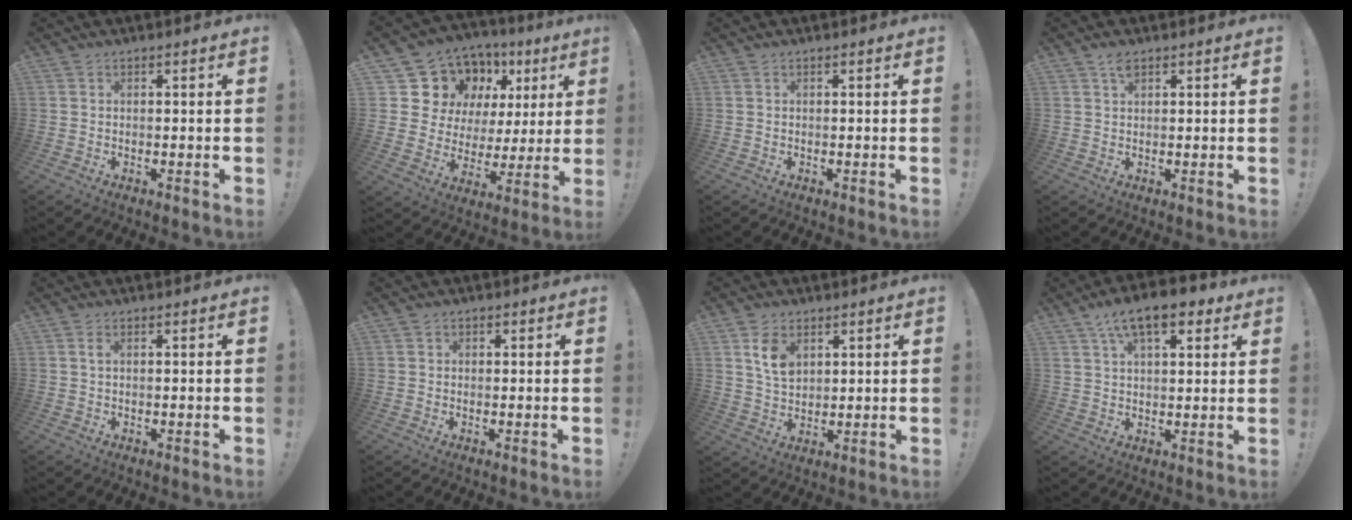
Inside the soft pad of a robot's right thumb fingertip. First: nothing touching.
{"total": 12.2, "force": [7.6, 8.9, 3.1], "torque": [-0.055, -0.066, 0.156]}
{"total": 0.0}
{"total": 2.5, "force": [1.8, 1.2, 1.3], "torque": [-0.015, -0.005, 0.029]}
{"total": 1.3, "force": [0.4, 0.4, 1.1], "torque": [-0.019, 0.001, 0.005]}
{"total": 1.0, "force": [0.1, 1.0, 0.3], "torque": [-0.001, 0.002, 0.002]}
{"total": 8.1, "force": [3.8, 5.4, 4.7], "torque": [-0.066, -0.014, 0.070]}
{"total": 12.0, "force": [6.5, 5.3, 8.5], "torque": [-0.133, -0.016, 0.114]}